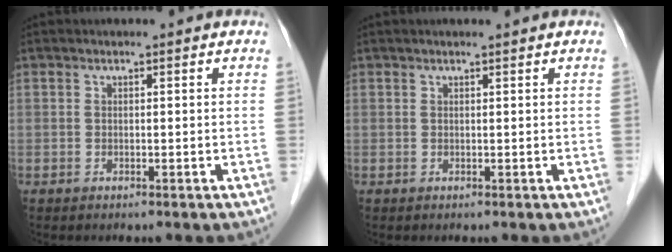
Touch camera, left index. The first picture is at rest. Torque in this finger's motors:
{"motor_torque": [0.25, -0.15, 0.02, 0.02]}